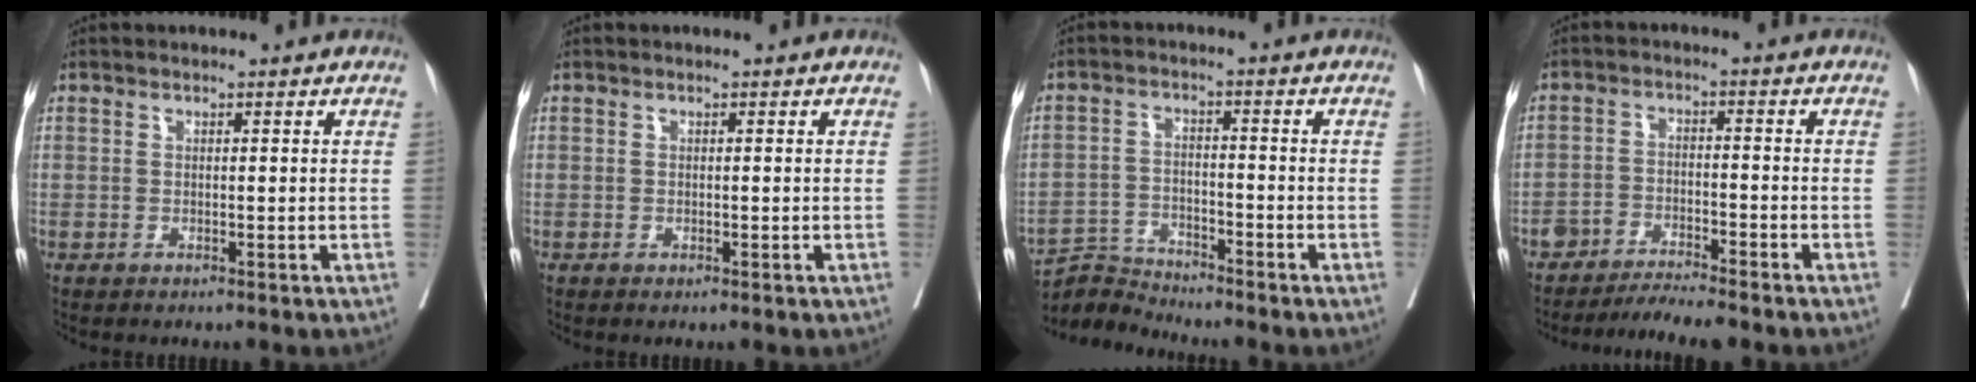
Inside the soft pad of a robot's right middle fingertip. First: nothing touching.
{"total": 0.0}
{"total": 5.0, "force": [-4.8, -0.4, -1.3], "torque": [0.021, -0.003, -0.089]}
{"total": 5.6, "force": [-5.3, 0.0, 1.7], "torque": [-0.022, -0.009, -0.091]}